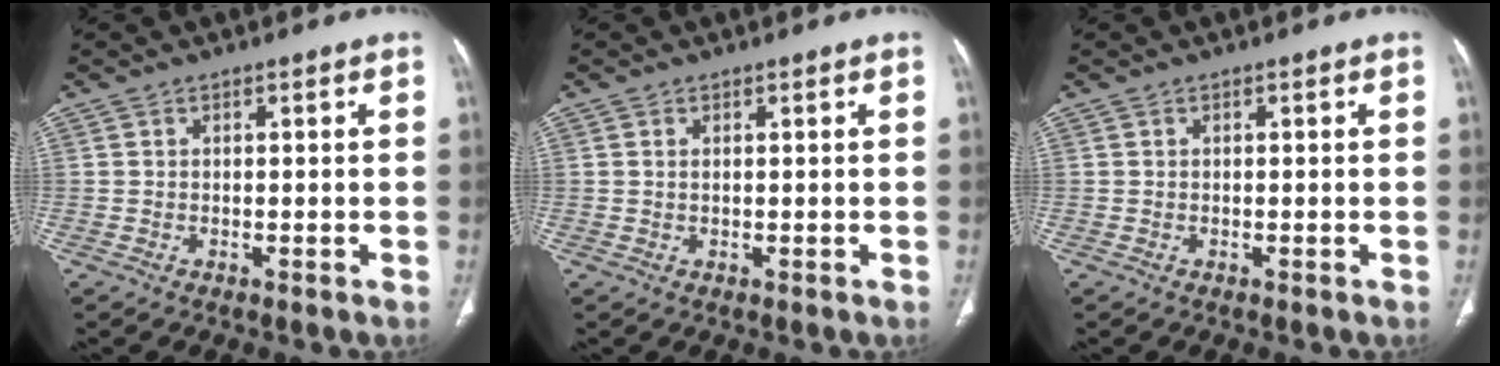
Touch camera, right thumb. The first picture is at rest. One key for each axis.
{"total": 0.6, "fx": 0.3, "fy": 0.2, "fz": 0.5, "tx": -0.014, "ty": 0.005, "tz": 0.007}
{"total": 0.0}